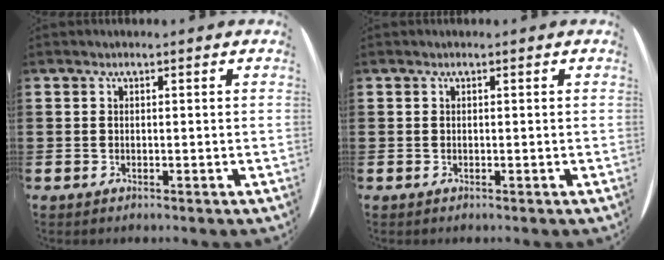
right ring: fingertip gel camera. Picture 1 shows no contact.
{"total": 0.0}